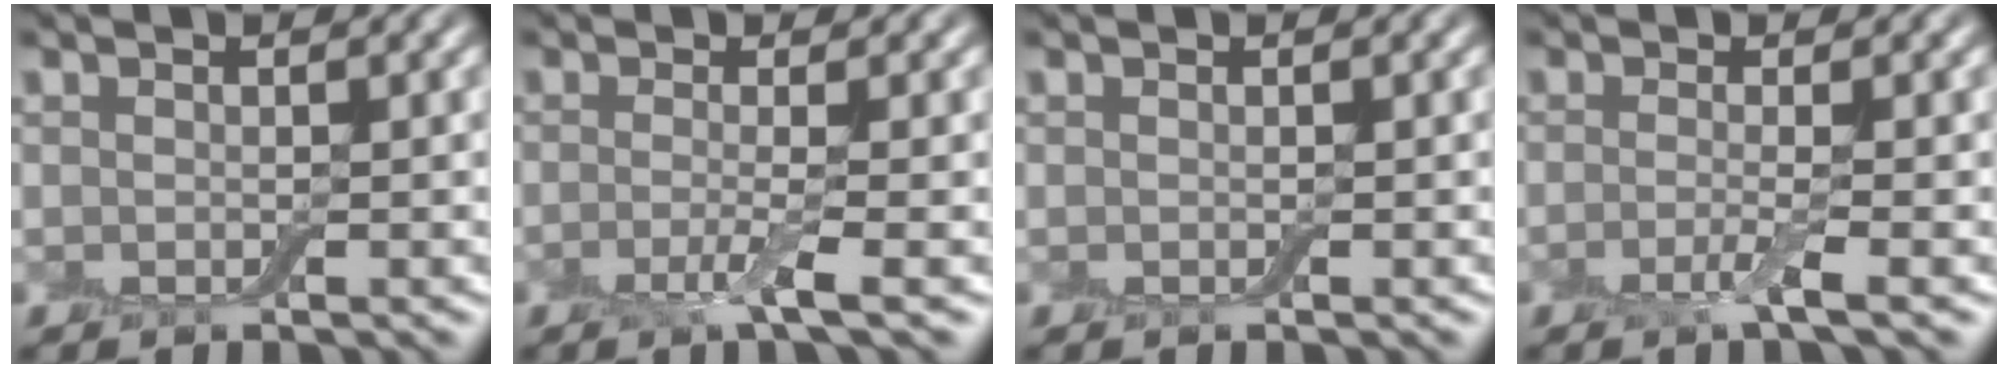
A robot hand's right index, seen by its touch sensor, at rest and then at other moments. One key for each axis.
{"total": 2.6, "fx": -0.8, "fy": 0.4, "fz": 2.4, "tx": -0.046, "ty": -0.007, "tz": -0.022}
{"total": 0.0}
{"total": 2.2, "fx": -0.8, "fy": 0.3, "fz": 2.0, "tx": -0.038, "ty": -0.005, "tz": -0.022}